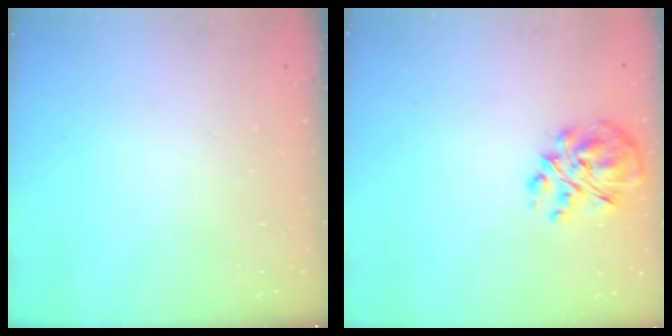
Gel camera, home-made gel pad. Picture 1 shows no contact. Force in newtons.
{"total": 8.6, "press": 8.3, "slide": 2.5}